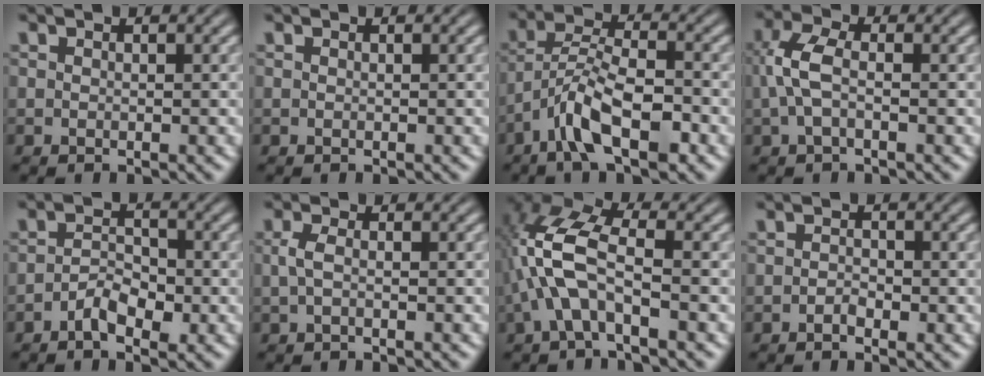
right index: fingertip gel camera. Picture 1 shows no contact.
{"total": 0.0}
{"total": 5.4, "force": [-1.3, 2.9, 4.4], "torque": [-0.081, -0.012, -0.025]}
{"total": 2.8, "force": [0.0, 0.7, 2.7], "torque": [-0.066, -0.006, 0.007]}
{"total": 2.4, "force": [-1.8, 0.4, 1.5], "torque": [-0.010, -0.005, -0.032]}
{"total": 1.3, "force": [0.0, -0.6, 1.2], "torque": [-0.023, 0.000, 0.004]}
{"total": 6.0, "force": [1.1, 2.4, 5.4], "torque": [-0.128, -0.006, 0.025]}
{"total": 0.9, "force": [-0.7, -0.4, 0.3], "torque": [0.001, -0.005, -0.012]}